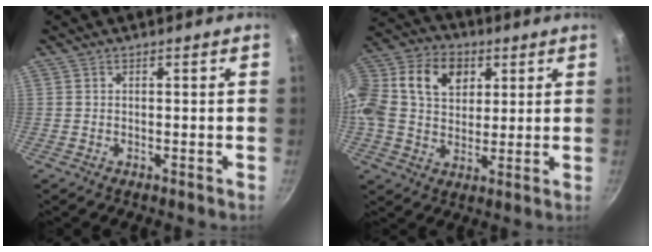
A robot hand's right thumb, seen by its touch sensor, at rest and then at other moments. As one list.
[{"total": 21.2, "force": [5.6, 15.7, 13.2], "torque": [-0.276, 0.036, 0.085]}]